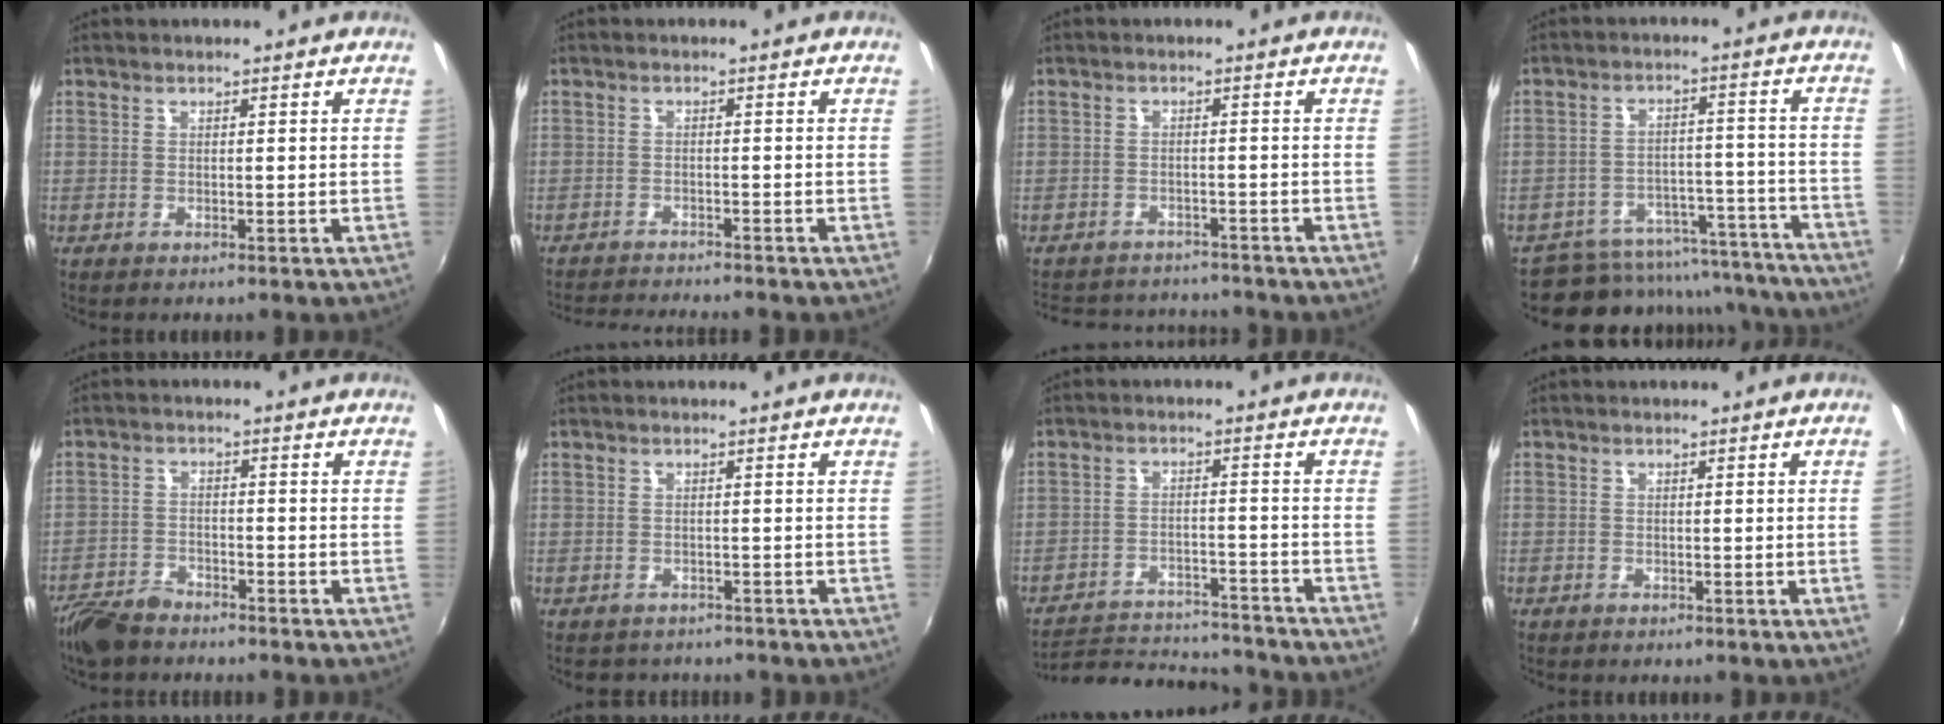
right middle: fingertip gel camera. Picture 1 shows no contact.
{"total": 6.3, "force": [-6.0, -0.1, 1.8], "torque": [-0.048, -0.013, -0.098]}
{"total": 10.9, "force": [-9.8, 3.9, 2.9], "torque": [-0.076, 0.018, -0.142]}
{"total": 20.8, "force": [-18.8, 7.8, 4.6], "torque": [-0.091, 0.048, -0.229]}
{"total": 6.9, "force": [-5.7, 2.7, 2.7], "torque": [-0.077, -0.004, -0.106]}
{"total": 3.4, "force": [-3.0, 1.6, 0.6], "torque": [-0.017, -0.013, -0.043]}
{"total": 16.3, "force": [-15.1, 3.5, 5.0], "torque": [-0.109, 0.001, -0.214]}
{"total": 1.0, "force": [-0.2, -0.6, 0.8], "torque": [-0.012, -0.003, -0.003]}